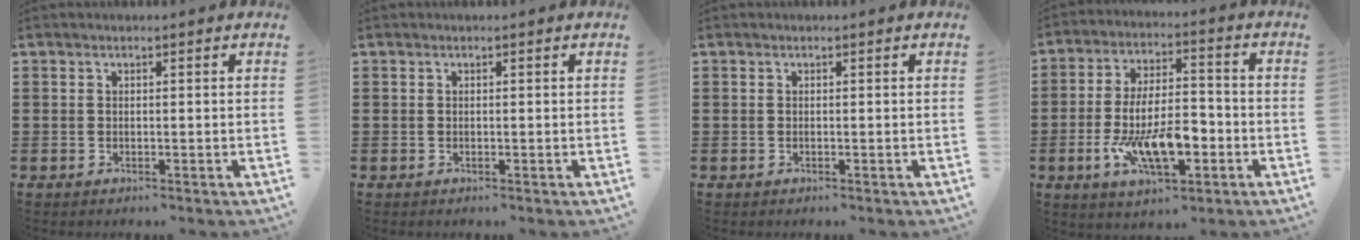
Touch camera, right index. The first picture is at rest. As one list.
[{"total": 0.0}, {"total": 0.0}, {"total": 11.5, "force": [-4.0, 4.6, 9.7], "torque": [-0.193, 0.004, -0.070]}]